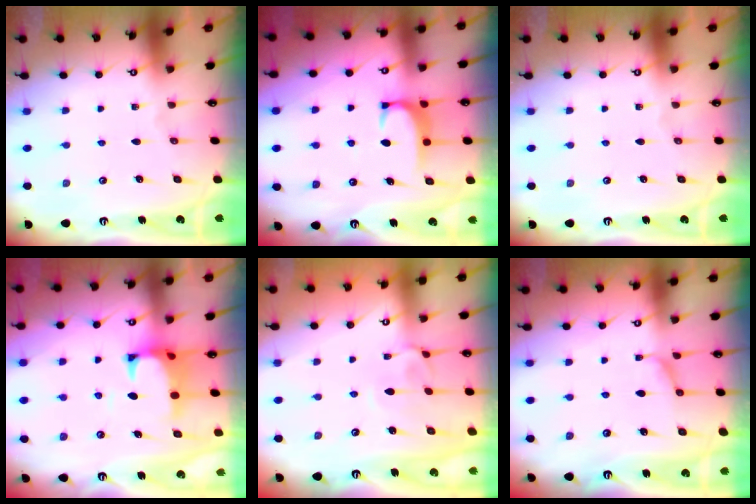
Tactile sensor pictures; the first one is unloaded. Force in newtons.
{"total": 1.8, "press": 1.7, "slide": 0.5}
{"total": 0.0}
{"total": 1.4, "press": 0.9, "slide": 1.0}
{"total": 3.6, "press": 3.6, "slide": 0.5}
{"total": 1.5, "press": 1.1, "slide": 1.0}